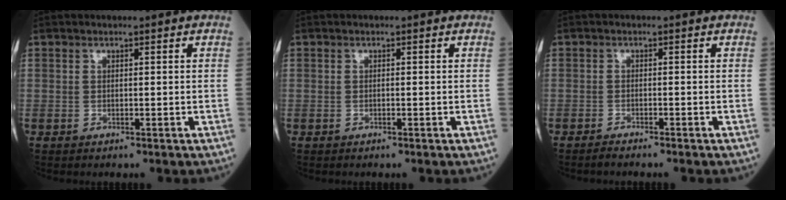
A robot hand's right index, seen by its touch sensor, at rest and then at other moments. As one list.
[{"total": 0.0}, {"total": 1.7, "force": [-1.5, -0.2, 0.7], "torque": [-0.015, 0.000, -0.023]}]